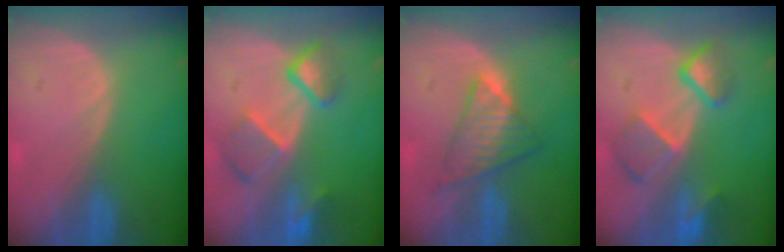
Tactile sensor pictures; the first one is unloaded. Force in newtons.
{"total": 7.5, "press": 6.7, "slide": 3.5}
{"total": 6.1, "press": 6.0, "slide": 1.2}
{"total": 7.5, "press": 6.7, "slide": 3.5}